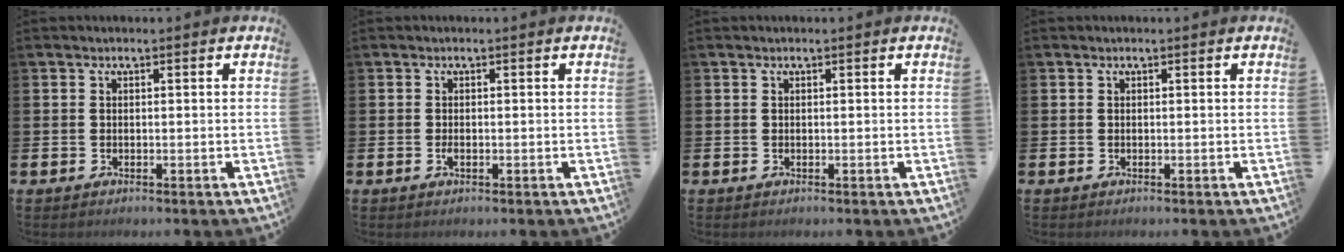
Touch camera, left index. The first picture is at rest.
{"total": 1.0, "force": [-0.3, 0.4, 0.8], "torque": [-0.010, -0.002, -0.007]}
{"total": 0.0}
{"total": 0.0}